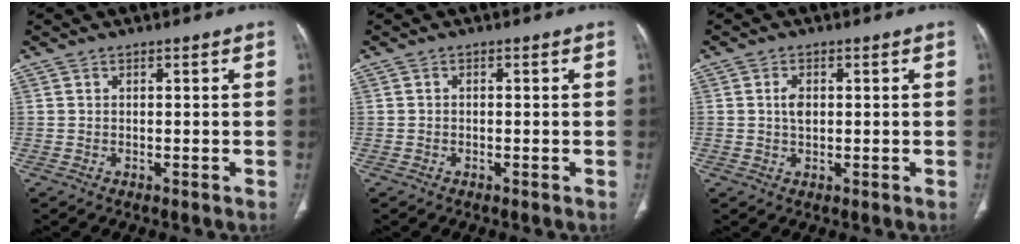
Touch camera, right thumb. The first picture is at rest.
{"total": 0.0}
{"total": 2.7, "force": [0.4, 1.7, 2.1], "torque": [-0.036, 0.000, 0.006]}